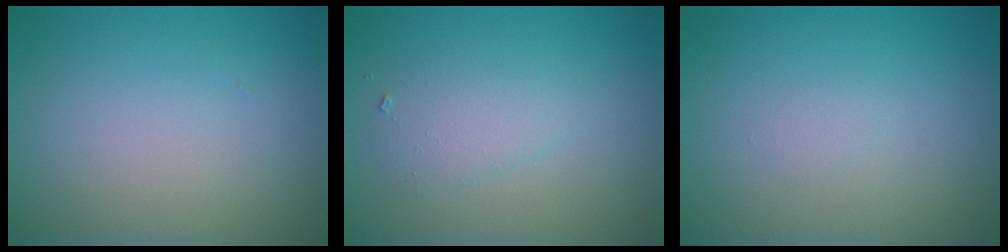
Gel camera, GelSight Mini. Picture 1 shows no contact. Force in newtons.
{"total": 2.3, "press": 2.3, "slide": 0.2}
{"total": 0.5, "press": 0.5, "slide": 0.1}